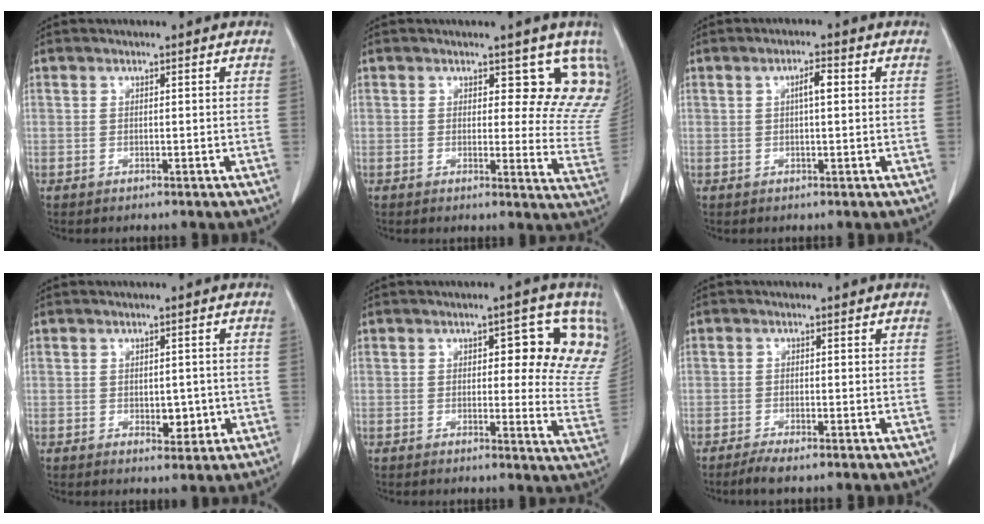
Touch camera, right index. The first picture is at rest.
{"total": 9.3, "force": [7.2, 4.1, 4.2], "torque": [-0.021, -0.030, 0.057]}
{"total": 2.5, "force": [0.5, 0.4, 2.4], "torque": [-0.042, 0.004, 0.008]}
{"total": 3.2, "force": [-0.7, 1.8, 2.5], "torque": [-0.029, 0.000, -0.001]}
{"total": 11.3, "force": [5.1, 4.4, 9.1], "torque": [-0.091, -0.008, 0.041]}
{"total": 2.5, "force": [-1.8, 0.1, 1.7], "torque": [-0.032, -0.005, -0.035]}